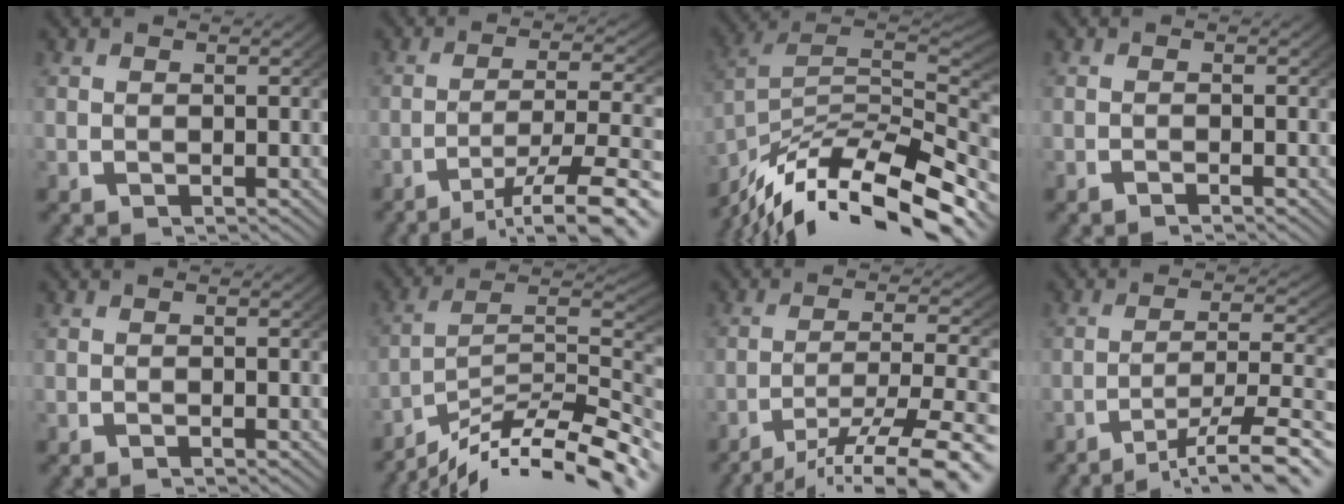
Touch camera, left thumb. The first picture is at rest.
{"total": 8.6, "force": [-4.4, 3.8, 6.3], "torque": [-0.105, -0.029, -0.050]}
{"total": 16.2, "force": [-6.8, 9.8, 11.1], "torque": [-0.177, -0.036, -0.090]}
{"total": 0.8, "force": [-0.7, 0.1, 0.3], "torque": [-0.002, -0.001, -0.016]}
{"total": 0.5, "force": [-0.5, 0.0, 0.2], "torque": [-0.001, 0.000, -0.010]}
{"total": 13.7, "force": [-7.3, 7.5, 8.9], "torque": [-0.140, -0.025, -0.101]}
{"total": 9.2, "force": [-4.9, 4.4, 6.5], "torque": [-0.121, -0.040, -0.055]}
{"total": 7.5, "force": [-3.8, 3.2, 5.7], "torque": [-0.089, -0.022, -0.044]}